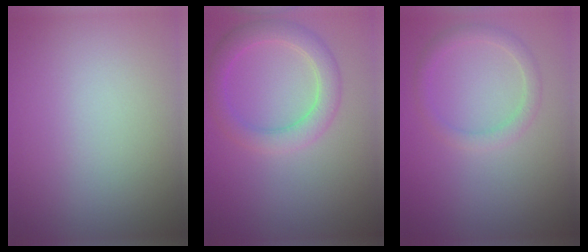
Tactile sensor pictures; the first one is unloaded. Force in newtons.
{"total": 3.3, "press": 3.3, "slide": 0.2}
{"total": 1.8, "press": 1.8, "slide": 0.0}